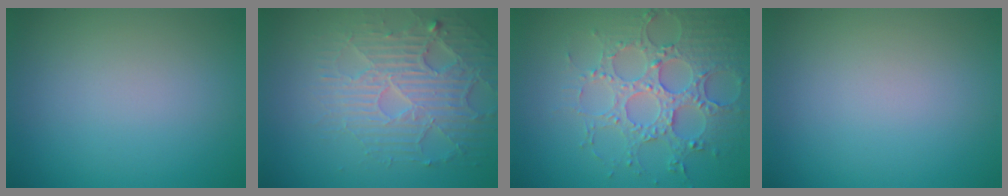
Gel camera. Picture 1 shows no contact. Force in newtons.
{"total": 4.9, "press": 4.2, "slide": 2.5}
{"total": 5.2, "press": 4.9, "slide": 1.8}
{"total": 0.0}